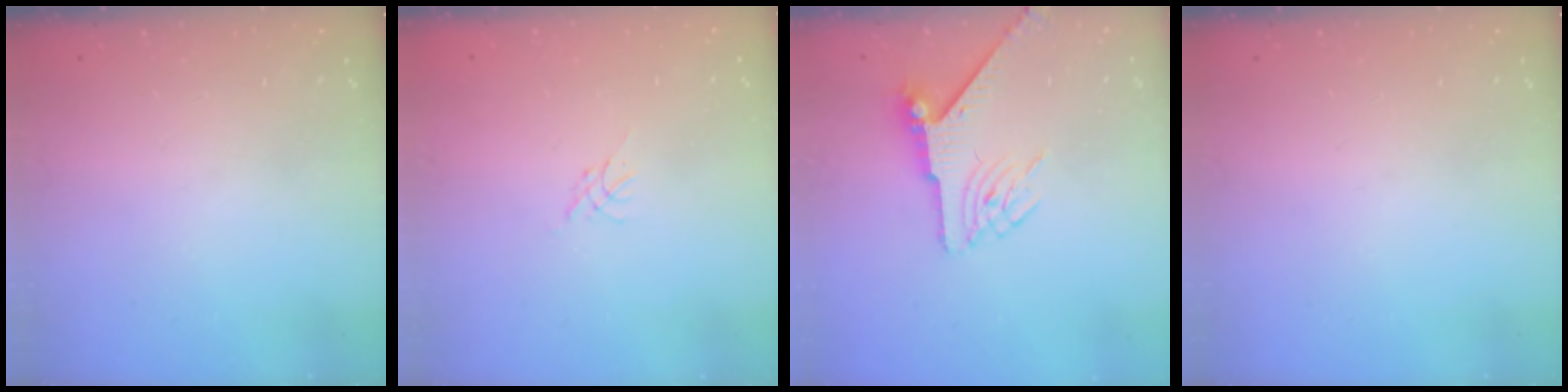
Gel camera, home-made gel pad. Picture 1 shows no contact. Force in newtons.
{"total": 0.0}
{"total": 6.1, "press": 6.1, "slide": 0.4}
{"total": 0.0}